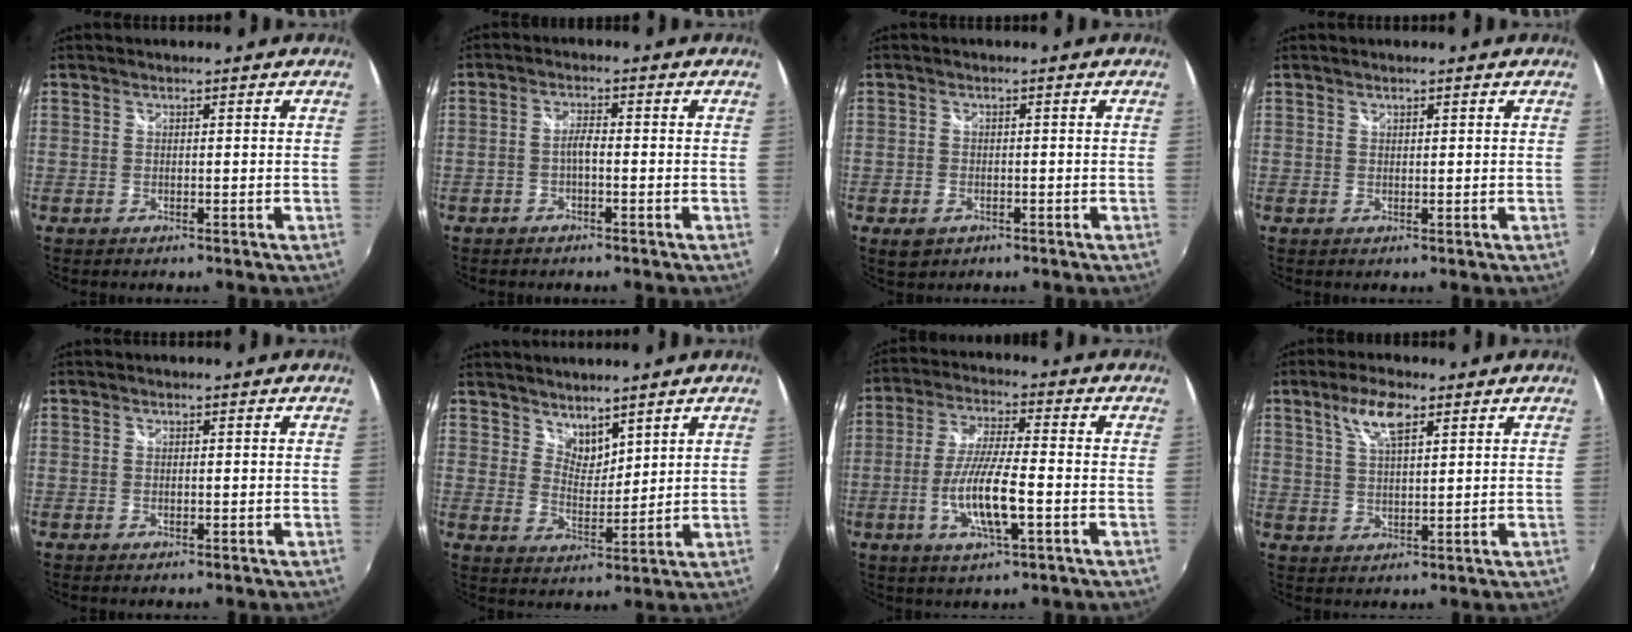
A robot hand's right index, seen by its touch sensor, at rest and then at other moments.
{"total": 2.2, "force": [-1.0, 0.5, 1.9], "torque": [-0.044, 0.007, -0.021]}
{"total": 3.2, "force": [-1.7, 2.4, 1.4], "torque": [-0.030, -0.003, -0.022]}
{"total": 0.5, "force": [0.4, 0.2, 0.3], "torque": [-0.004, 0.001, 0.007]}
{"total": 0.0}
{"total": 5.2, "force": [4.5, 2.1, 1.6], "torque": [-0.015, -0.002, 0.083]}
{"total": 10.8, "force": [-3.2, 1.7, 10.2], "torque": [-0.202, -0.006, -0.061]}
{"total": 6.3, "force": [3.5, 2.1, 4.9], "torque": [-0.090, 0.009, 0.066]}